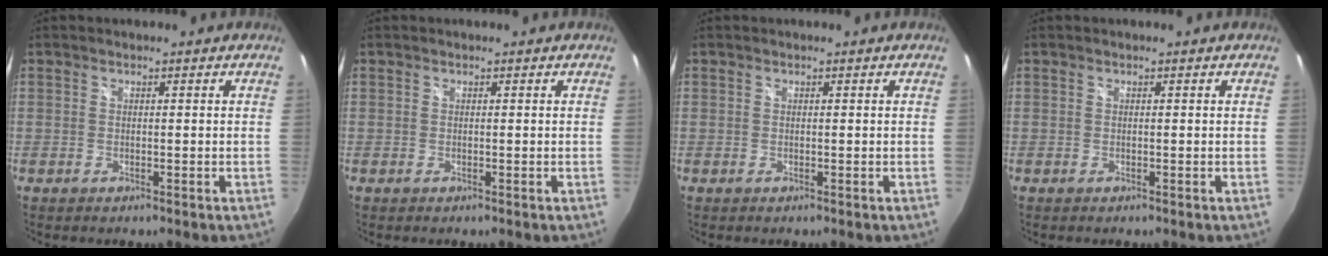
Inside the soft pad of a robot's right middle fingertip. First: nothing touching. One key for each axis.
{"total": 0.0}
{"total": 0.0}
{"total": 0.0}